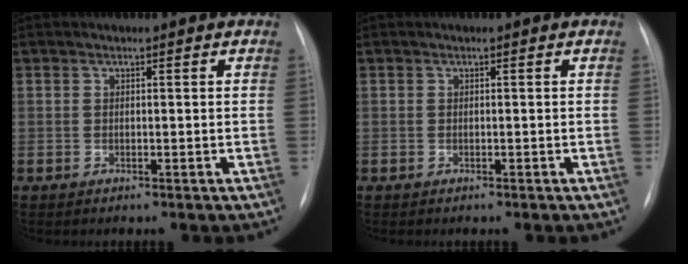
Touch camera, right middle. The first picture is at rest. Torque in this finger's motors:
{"motor_torque": [0.21, -0.23, 0.03, 0.00]}